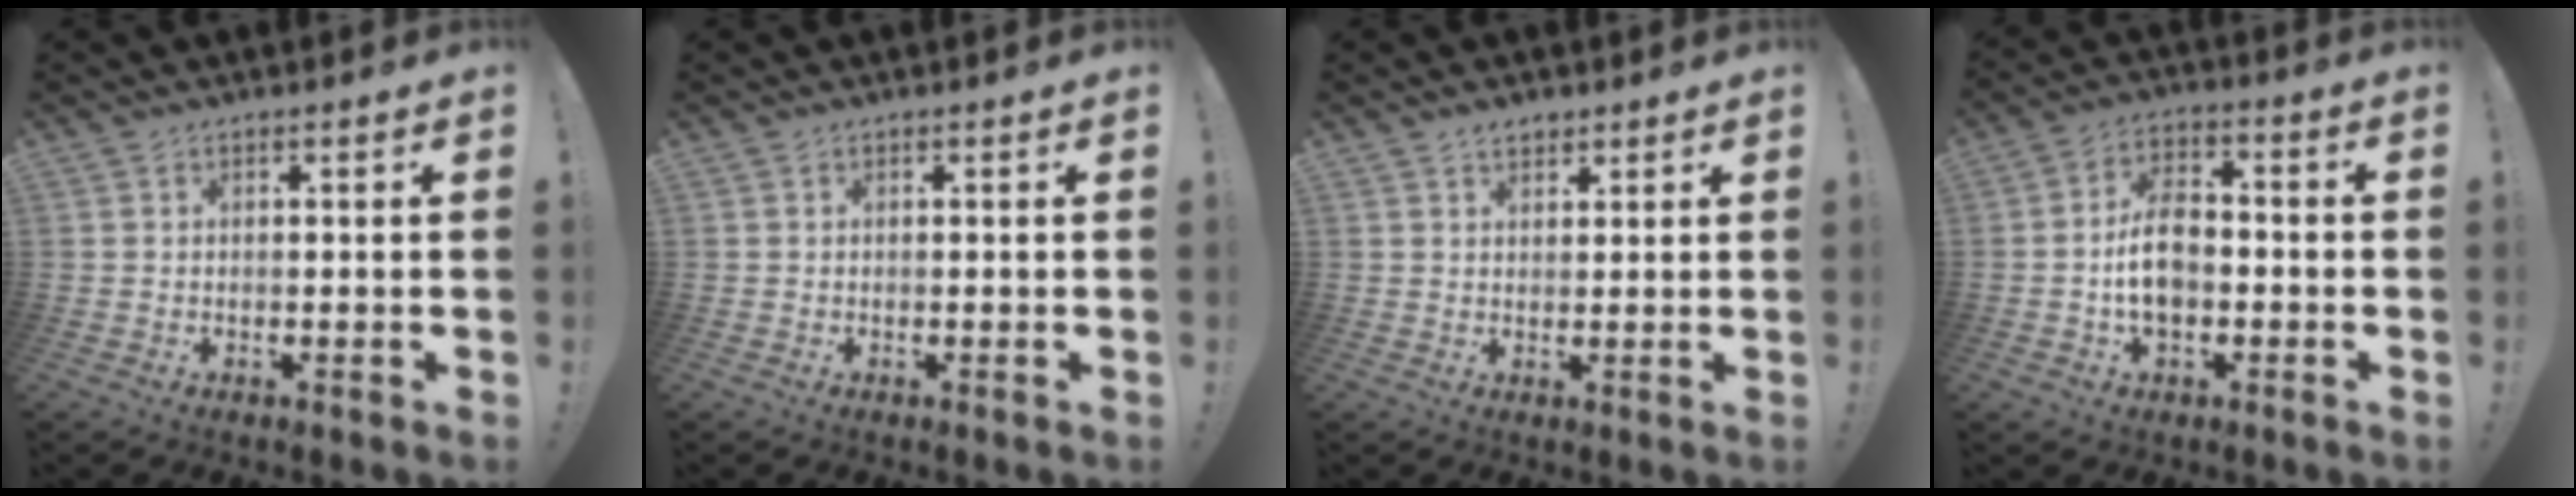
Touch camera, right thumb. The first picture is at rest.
{"total": 0.0}
{"total": 2.5, "force": [2.0, 1.2, 0.7], "torque": [-0.007, -0.011, 0.037]}
{"total": 10.5, "force": [-2.1, 7.0, 7.5], "torque": [-0.141, 0.017, -0.035]}